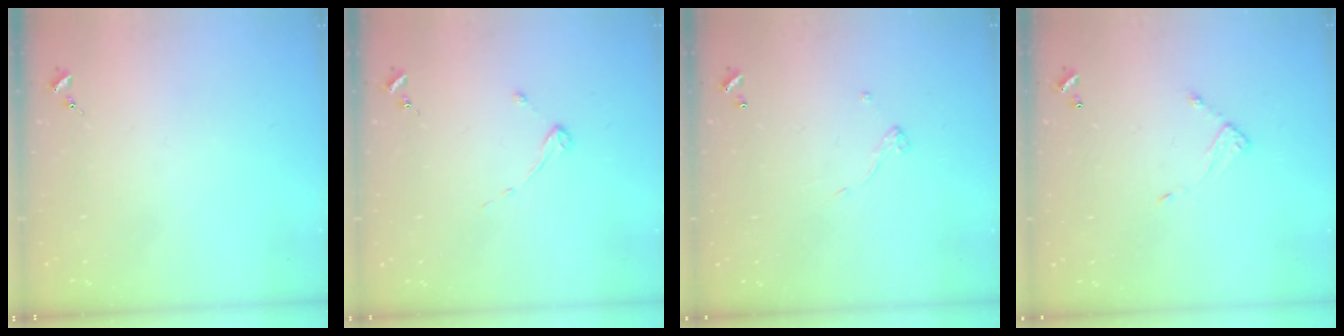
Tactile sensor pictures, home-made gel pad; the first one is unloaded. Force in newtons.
{"total": 2.7, "press": 2.7, "slide": 0.3}
{"total": 4.9, "press": 4.9, "slide": 0.2}
{"total": 4.3, "press": 4.3, "slide": 0.2}